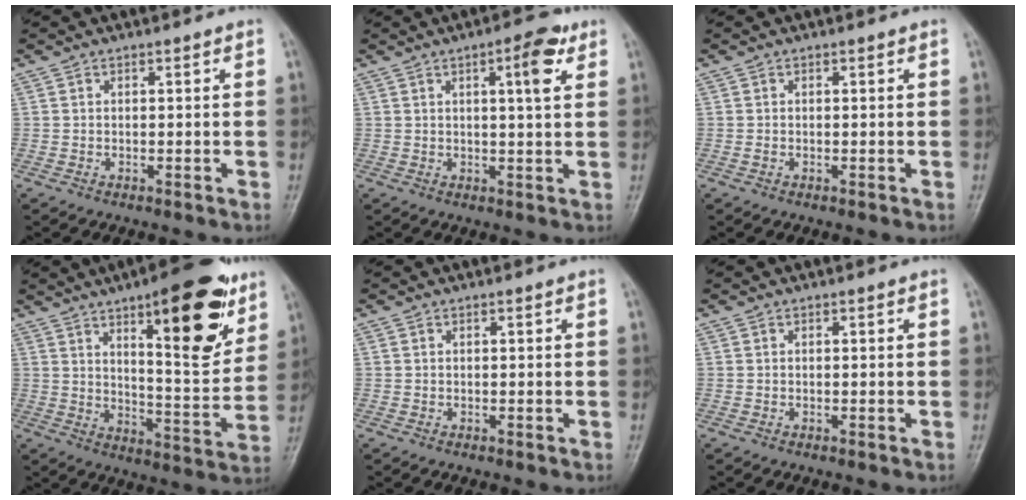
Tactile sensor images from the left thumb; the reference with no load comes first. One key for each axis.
{"total": 6.1, "fx": 2.6, "fy": 1.6, "fz": 5.3, "tx": -0.067, "ty": -0.003, "tz": 0.032}
{"total": 0.6, "fx": -0.1, "fy": 0.4, "fz": 0.4, "tx": -0.008, "ty": 0.000, "tz": -0.001}
{"total": 20.2, "fx": 10.5, "fy": 6.5, "fz": 15.9, "tx": -0.180, "ty": -0.054, "tz": 0.153}
{"total": 0.0}
{"total": 0.0}